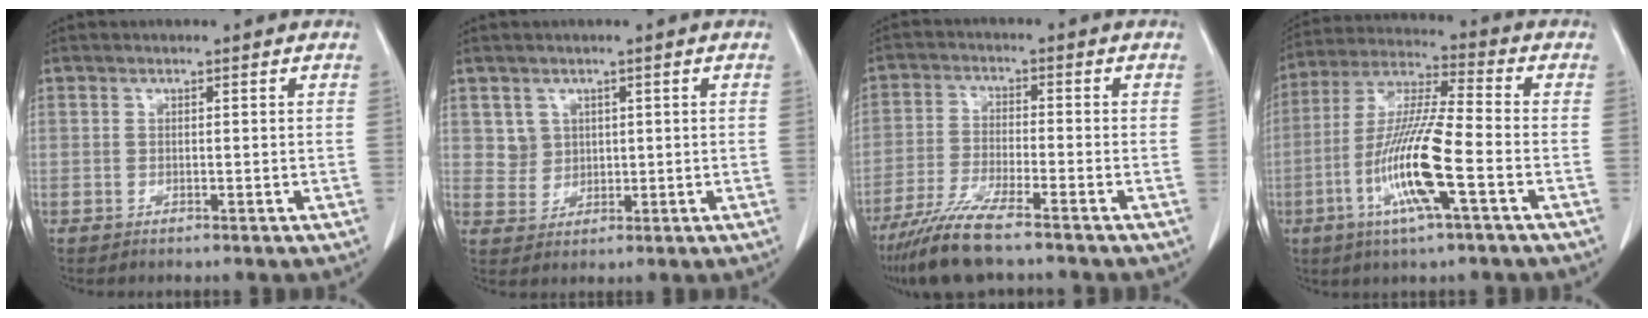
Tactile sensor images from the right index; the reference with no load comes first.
{"total": 3.3, "force": [1.3, 3.1, 0.2], "torque": [0.001, 0.004, 0.028]}
{"total": 8.5, "force": [-6.7, 0.3, 5.2], "torque": [-0.107, -0.027, -0.127]}
{"total": 13.9, "force": [-4.5, 0.7, 13.1], "torque": [-0.268, -0.008, -0.091]}